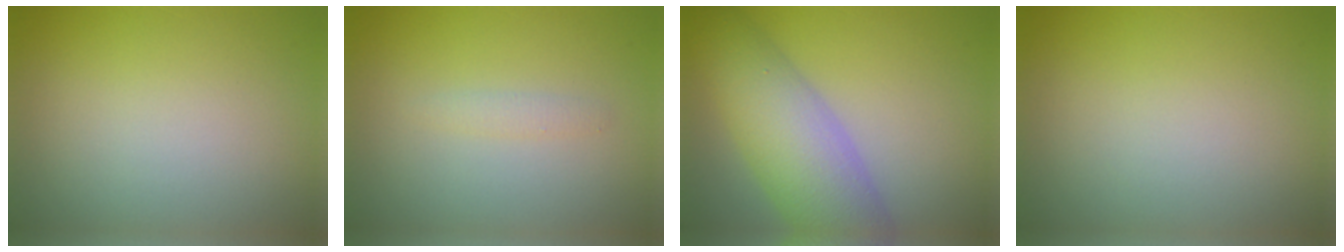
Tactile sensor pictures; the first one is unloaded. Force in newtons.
{"total": 0.9, "press": 0.9, "slide": 0.0}
{"total": 8.1, "press": 8.1, "slide": 0.0}
{"total": 0.0}